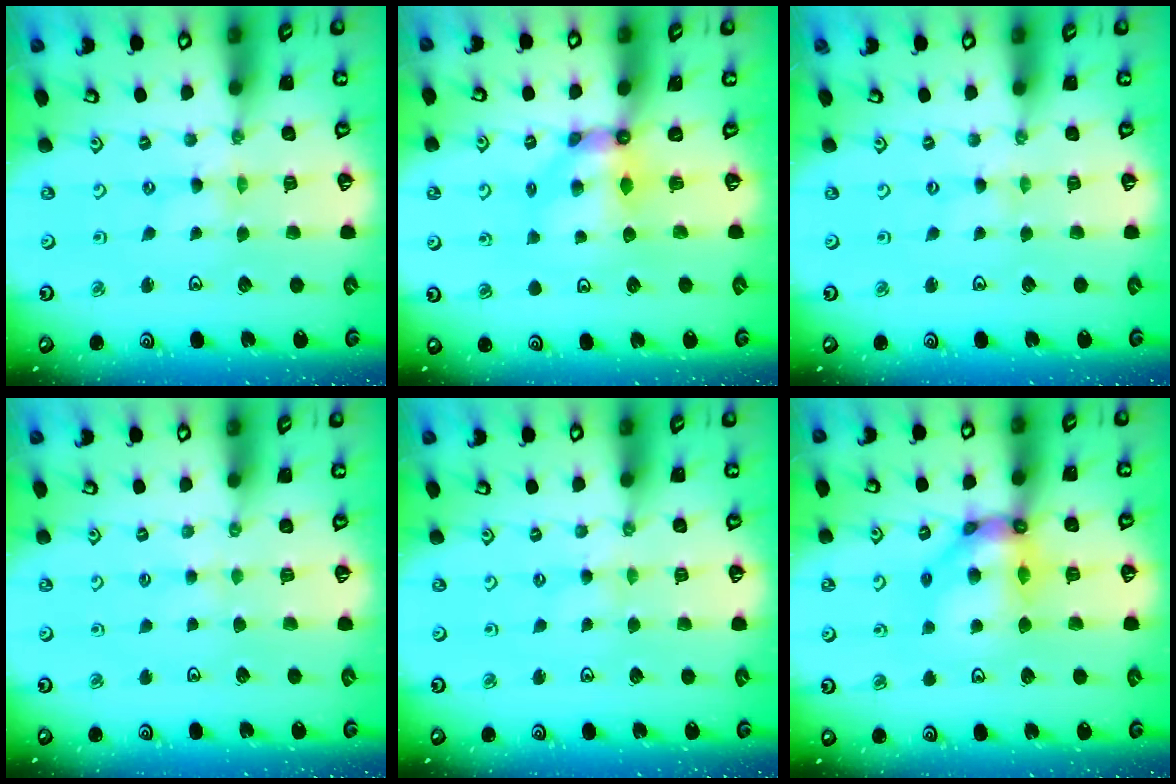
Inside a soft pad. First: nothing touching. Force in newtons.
{"total": 6.7, "press": 6.7, "slide": 0.1}
{"total": 0.0}
{"total": 1.9, "press": 1.9, "slide": 0.4}
{"total": 1.2, "press": 1.2, "slide": 0.3}
{"total": 12.3, "press": 12.3, "slide": 1.2}